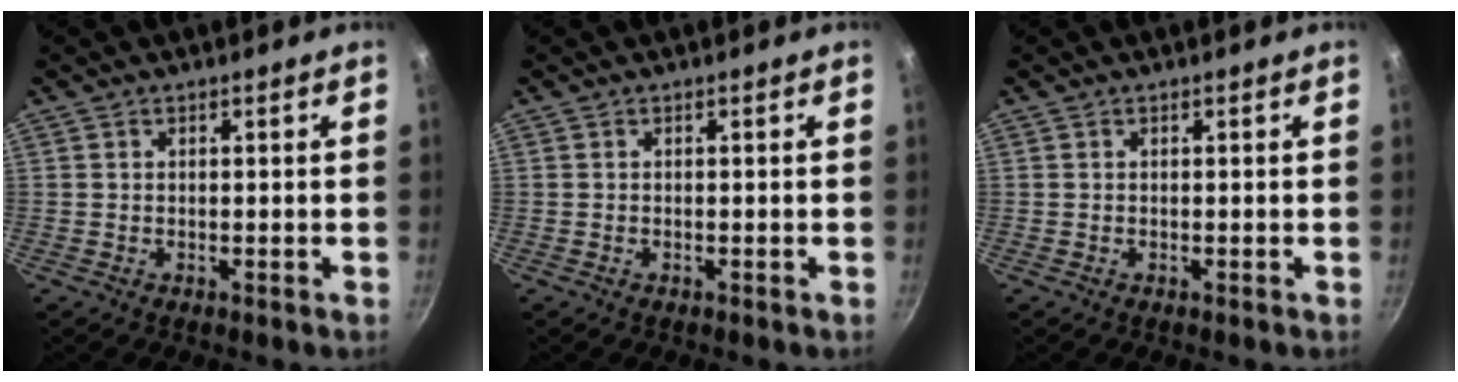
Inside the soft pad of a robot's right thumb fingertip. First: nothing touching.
{"total": 0.0}
{"total": 0.0}